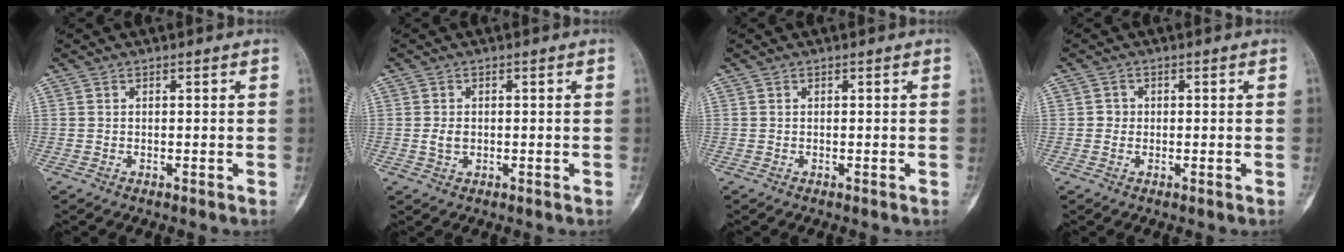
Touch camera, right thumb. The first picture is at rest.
{"total": 2.1, "force": [-0.1, 1.5, 1.4], "torque": [-0.026, 0.001, -0.001]}
{"total": 0.0}
{"total": 1.4, "force": [0.0, 1.4, 0.4], "torque": [0.002, 0.005, -0.003]}